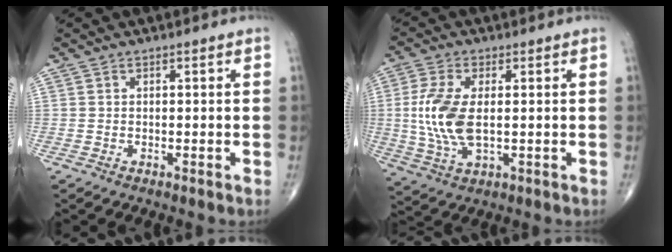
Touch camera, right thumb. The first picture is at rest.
{"total": 10.6, "force": [0.3, 5.2, 9.3], "torque": [-0.210, -0.005, 0.010]}